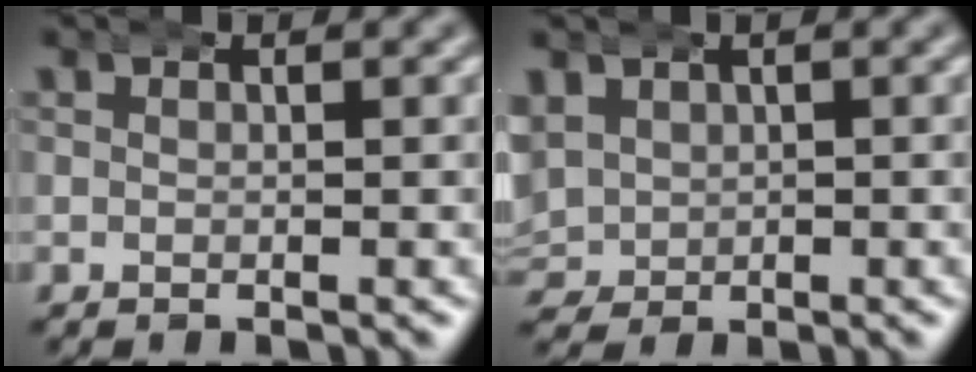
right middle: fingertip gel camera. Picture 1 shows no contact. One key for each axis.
{"total": 4.5, "fx": 0.5, "fy": 4.1, "fz": 1.8, "tx": -0.077, "ty": -0.024, "tz": 0.024}